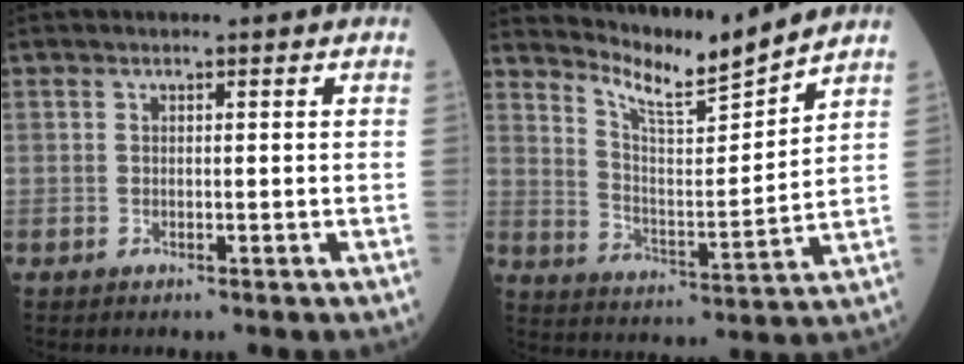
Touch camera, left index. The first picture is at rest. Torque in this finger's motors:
{"motor_torque": [-0.48, -0.73, 0.02, 0.03]}